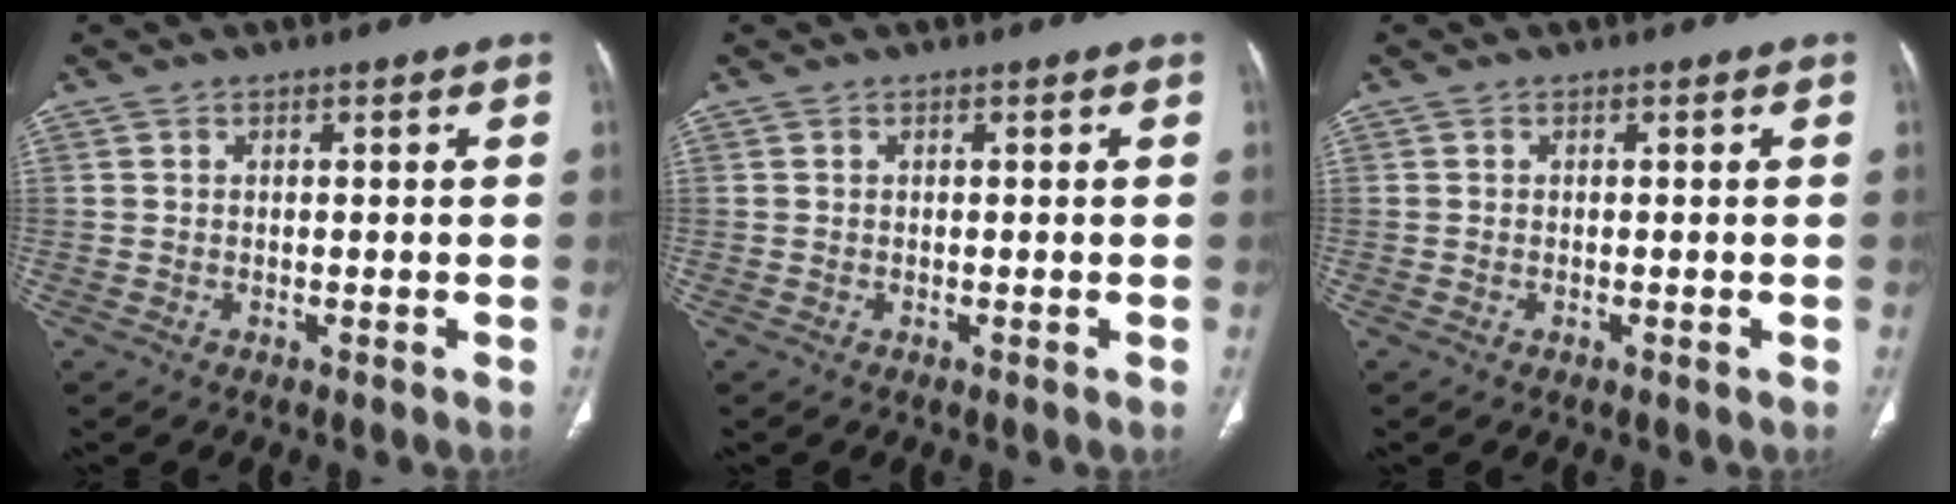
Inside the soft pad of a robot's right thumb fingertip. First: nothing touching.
{"total": 0.0}
{"total": 0.0}